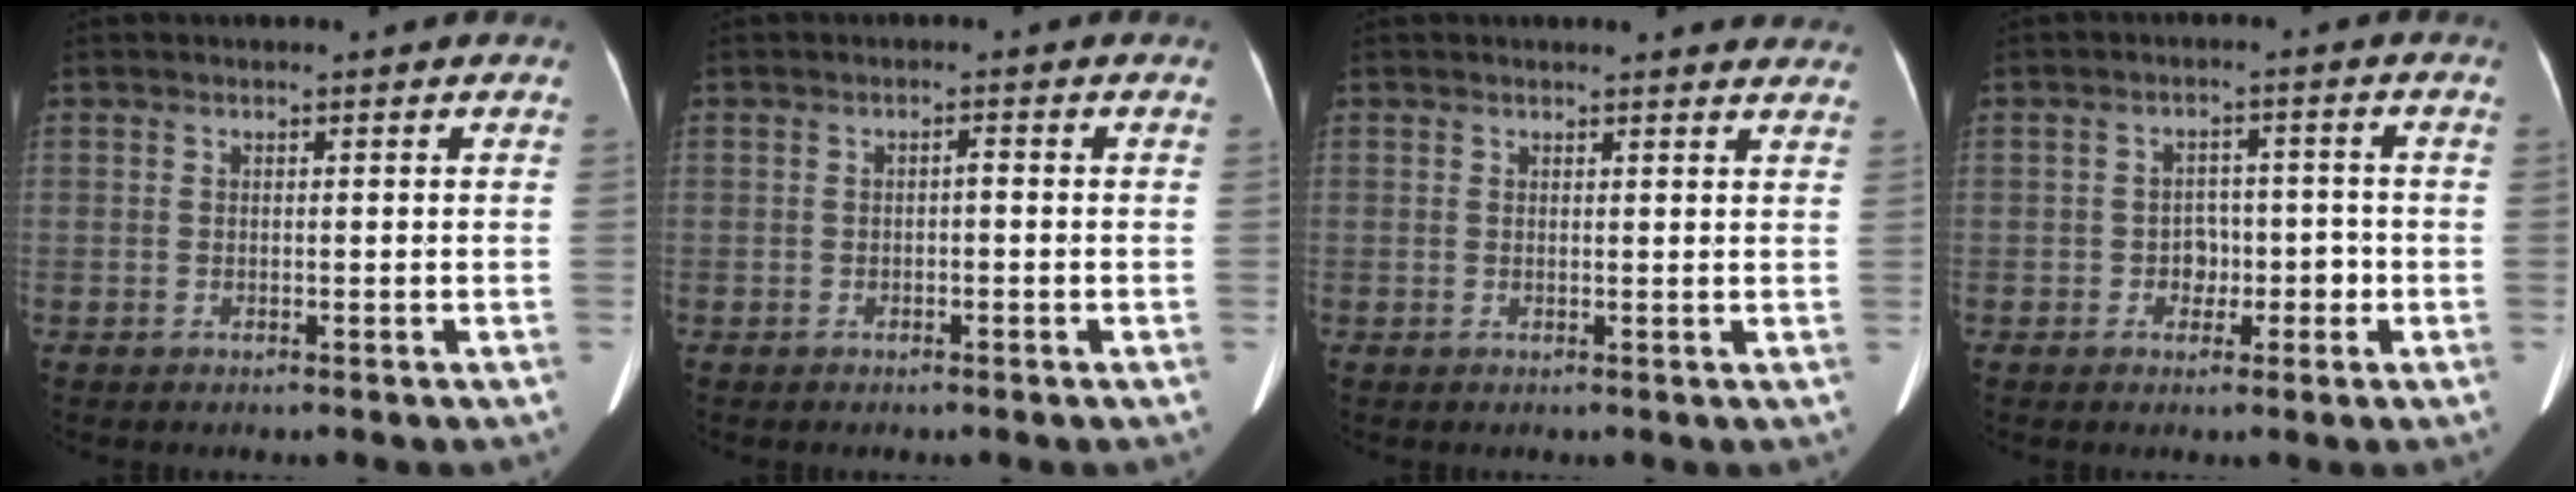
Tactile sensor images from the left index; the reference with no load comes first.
{"total": 0.9, "force": [-0.3, 0.3, 0.8], "torque": [-0.011, 0.004, -0.006]}
{"total": 7.7, "force": [7.4, 1.1, 1.9], "torque": [-0.009, -0.001, 0.059]}
{"total": 3.8, "force": [-1.3, 2.8, 2.3], "torque": [-0.031, 0.016, -0.017]}